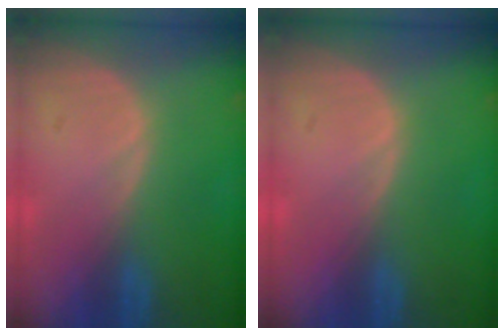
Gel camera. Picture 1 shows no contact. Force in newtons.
{"total": 0.0}